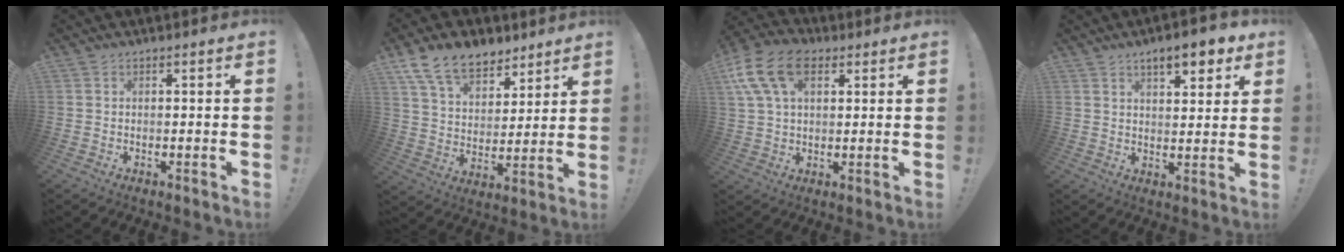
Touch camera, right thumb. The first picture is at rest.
{"total": 14.3, "force": [10.1, 8.2, 5.9], "torque": [-0.108, -0.064, 0.193]}
{"total": 14.9, "force": [6.1, 9.3, 10.0], "torque": [-0.190, -0.015, 0.112]}
{"total": 8.1, "force": [5.1, 2.7, 5.6], "torque": [-0.074, -0.022, 0.085]}